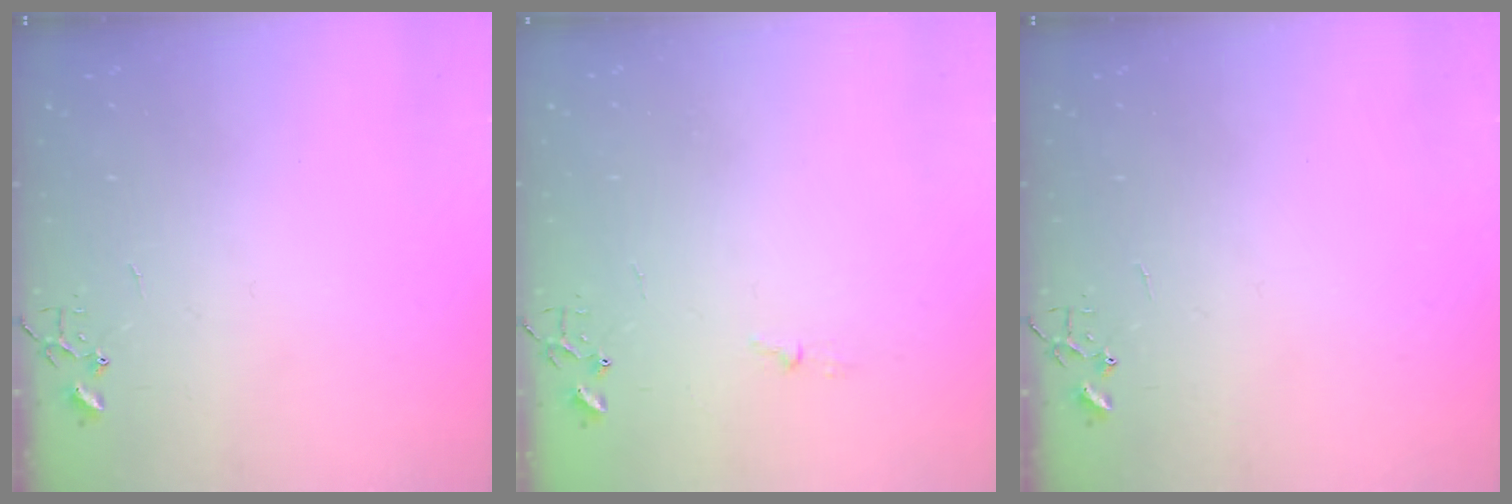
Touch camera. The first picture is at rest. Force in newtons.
{"total": 3.2, "press": 3.2, "slide": 0.5}
{"total": 0.0}